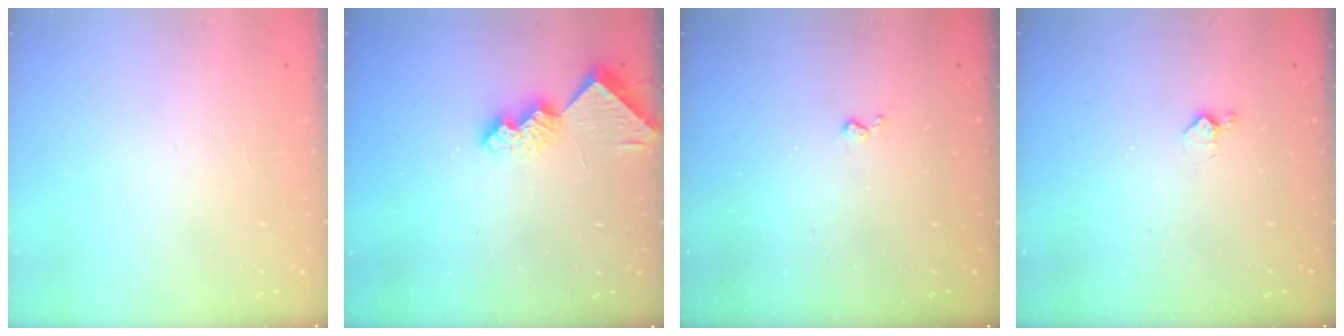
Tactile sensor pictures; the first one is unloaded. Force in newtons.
{"total": 7.8, "press": 7.8, "slide": 0.9}
{"total": 2.9, "press": 2.9, "slide": 0.5}
{"total": 3.6, "press": 3.5, "slide": 0.6}